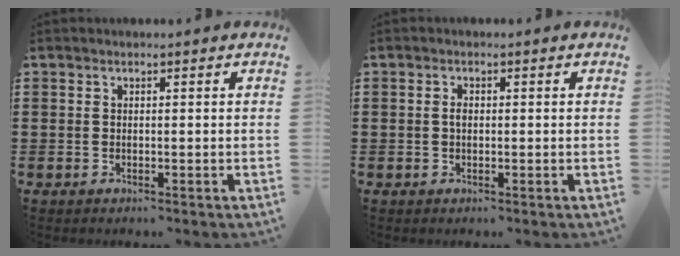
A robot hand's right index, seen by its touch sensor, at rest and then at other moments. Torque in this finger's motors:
{"motor_torque": [0.22, 0.14, 0.04, 0.05]}